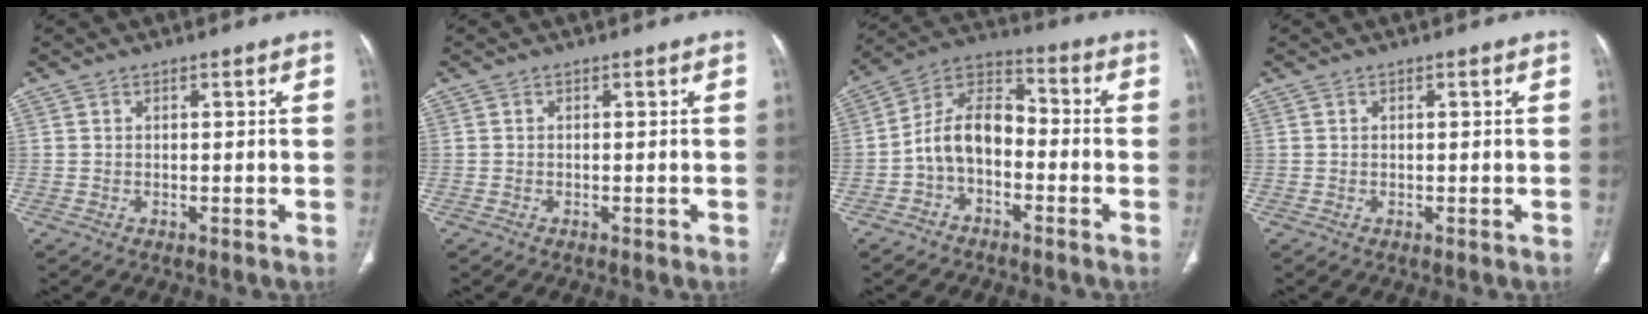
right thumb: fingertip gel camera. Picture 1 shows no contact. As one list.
[{"total": 0.0}, {"total": 10.6, "force": [-2.8, 6.7, 7.7], "torque": [-0.125, 0.052, -0.064]}, {"total": 0.0}]